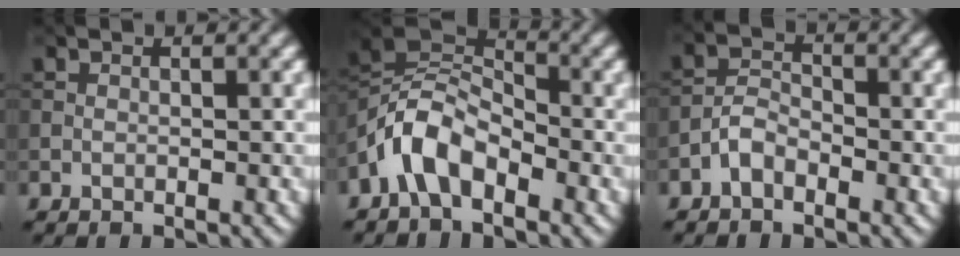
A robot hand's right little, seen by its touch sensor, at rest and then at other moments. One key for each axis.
{"total": 5.2, "fx": -3.0, "fy": 2.8, "fz": 3.3, "tx": -0.062, "ty": 0.014, "tz": -0.069}
{"total": 2.1, "fx": -1.4, "fy": 1.1, "fz": 1.1, "tx": -0.019, "ty": 0.009, "tz": -0.034}